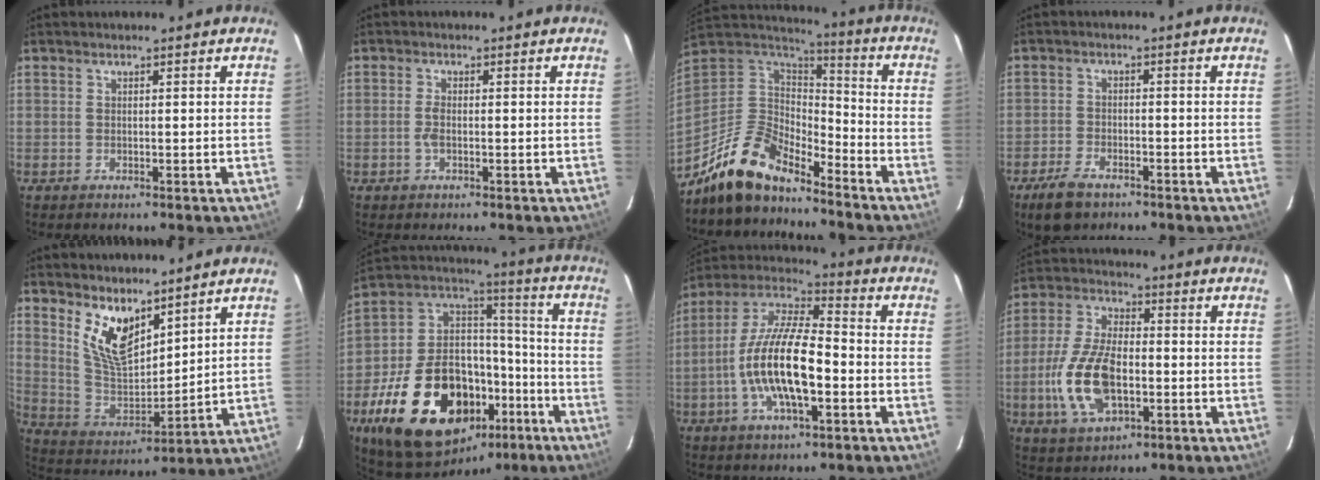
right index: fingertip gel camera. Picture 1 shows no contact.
{"total": 2.0, "force": [-0.5, 0.8, 1.8], "torque": [-0.040, 0.001, -0.011]}
{"total": 14.8, "force": [-12.2, 5.2, 6.6], "torque": [-0.146, 0.000, -0.234]}
{"total": 6.6, "force": [-4.7, 3.3, 3.2], "torque": [-0.090, -0.004, -0.085]}
{"total": 11.2, "force": [7.6, 4.7, 6.7], "torque": [-0.129, -0.010, 0.159]}
{"total": 29.3, "force": [-14.6, 17.5, 18.4], "torque": [-0.375, 0.028, -0.216]}
{"total": 16.4, "force": [-4.0, 5.3, 15.0], "torque": [-0.294, 0.000, -0.082]}
{"total": 14.7, "force": [-3.6, 7.4, 12.2], "torque": [-0.266, 0.001, -0.062]}